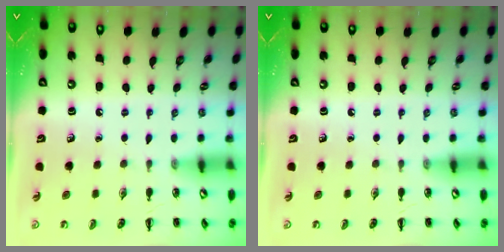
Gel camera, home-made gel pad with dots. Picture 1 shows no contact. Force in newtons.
{"total": 0.0}